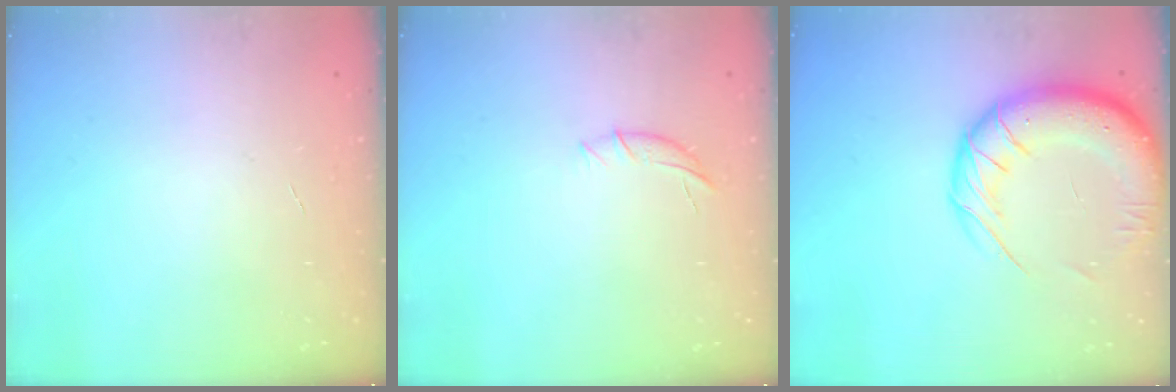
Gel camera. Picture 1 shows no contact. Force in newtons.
{"total": 5.8, "press": 5.7, "slide": 1.2}
{"total": 18.2, "press": 17.7, "slide": 4.5}